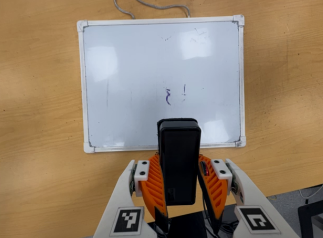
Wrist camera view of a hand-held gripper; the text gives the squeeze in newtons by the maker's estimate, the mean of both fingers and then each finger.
{"total": 6.2, "left": 5.6, "right": 6.9}